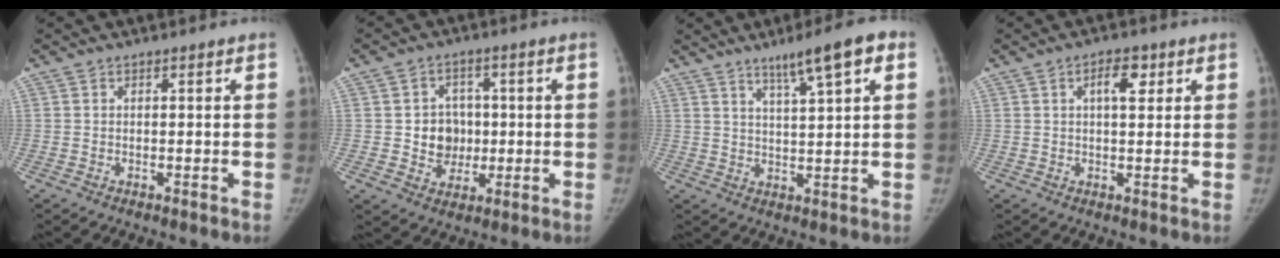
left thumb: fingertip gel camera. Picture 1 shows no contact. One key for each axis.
{"total": 7.2, "fx": -0.1, "fy": 6.6, "fz": 3.0, "tx": -0.003, "ty": 0.008, "tz": 0.001}
{"total": 8.8, "fx": 4.8, "fy": 1.1, "fz": 7.2, "tx": -0.109, "ty": -0.012, "tz": 0.076}
{"total": 4.5, "fx": 1.8, "fy": 2.2, "fz": 3.6, "tx": -0.043, "ty": -0.004, "tz": 0.024}